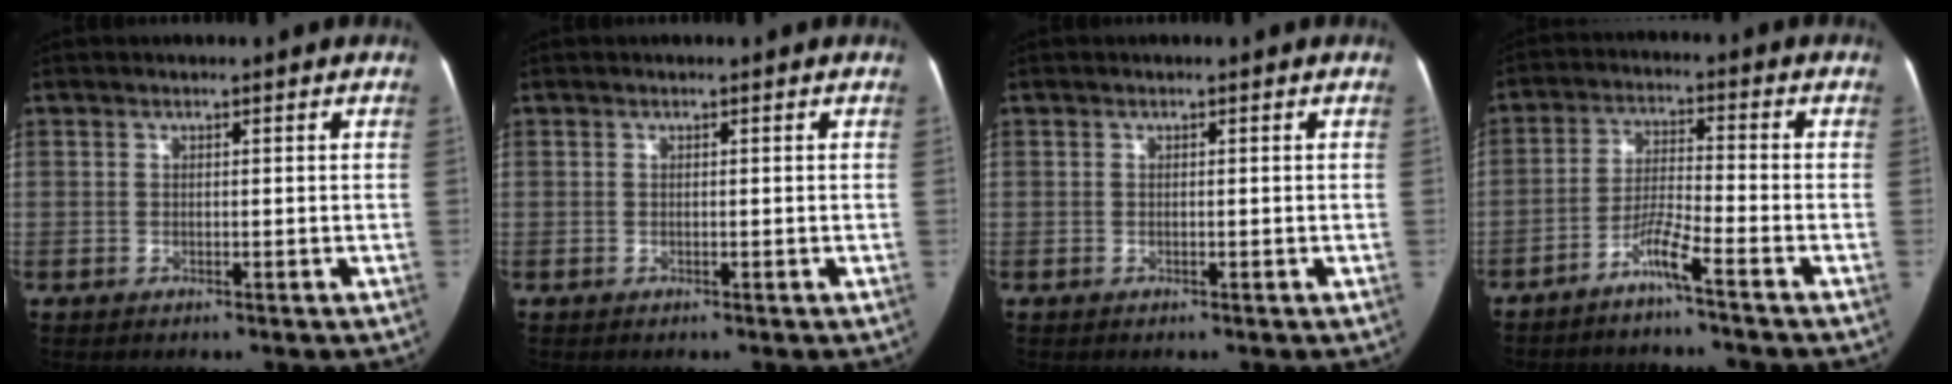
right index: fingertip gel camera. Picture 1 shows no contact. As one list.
[{"total": 0.0}, {"total": 0.0}, {"total": 5.0, "force": [-3.9, -0.6, 3.2], "torque": [-0.067, -0.004, -0.081]}]